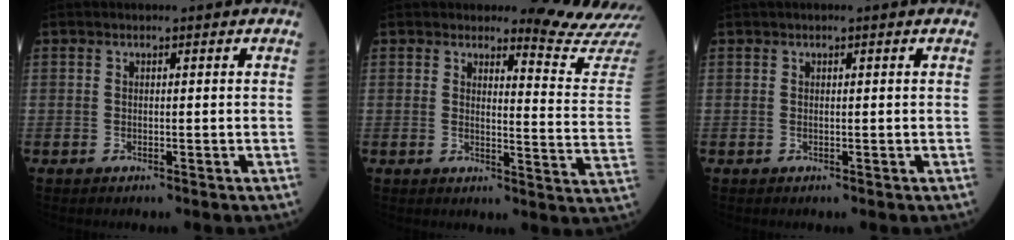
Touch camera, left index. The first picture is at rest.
{"total": 10.3, "force": [10.2, -1.2, 0.2], "torque": [0.000, -0.129, 0.101]}
{"total": 0.9, "force": [0.4, 0.0, 0.7], "torque": [-0.020, 0.013, 0.010]}